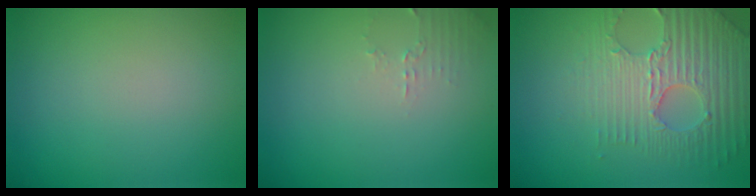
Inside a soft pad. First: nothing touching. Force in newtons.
{"total": 1.2, "press": 1.2, "slide": 0.4}
{"total": 6.1, "press": 4.9, "slide": 3.7}